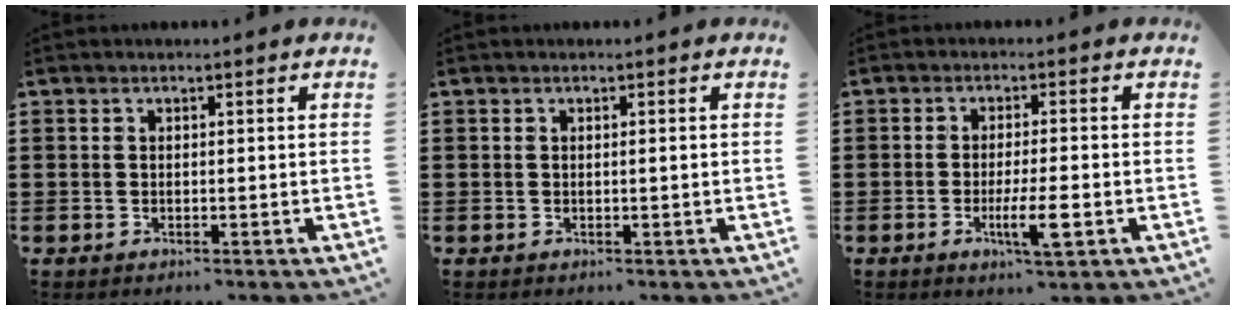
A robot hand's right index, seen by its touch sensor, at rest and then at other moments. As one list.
[{"total": 0.6, "force": [0.0, 0.0, 0.6], "torque": [-0.011, -0.001, 0.001]}, {"total": 5.8, "force": [-1.9, 0.8, 5.5], "torque": [-0.102, -0.013, -0.034]}]